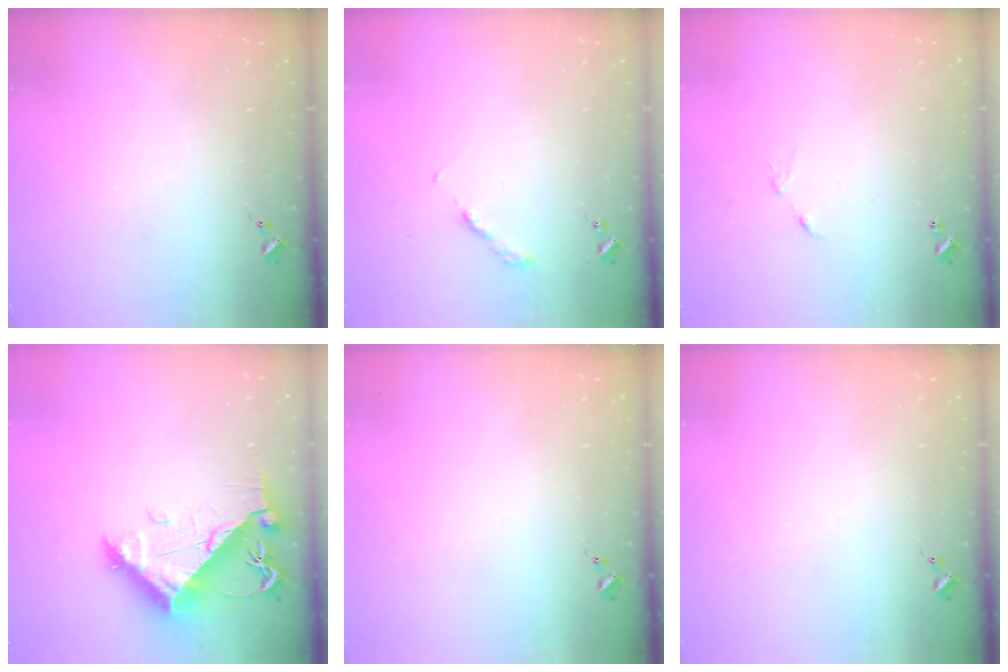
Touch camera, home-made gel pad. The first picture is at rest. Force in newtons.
{"total": 2.7, "press": 2.6, "slide": 0.3}
{"total": 5.6, "press": 5.5, "slide": 0.6}
{"total": 9.1, "press": 9.1, "slide": 1.1}
{"total": 0.0}
{"total": 0.0}